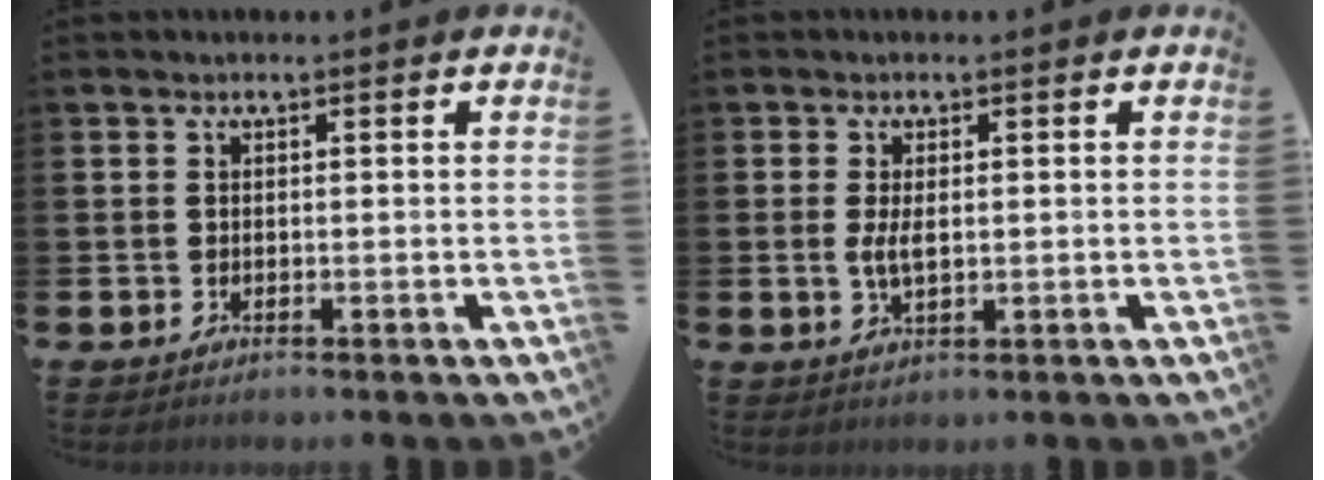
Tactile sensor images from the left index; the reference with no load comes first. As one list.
[{"total": 2.8, "force": [0.2, 1.2, 2.5], "torque": [-0.036, -0.002, 0.000]}]